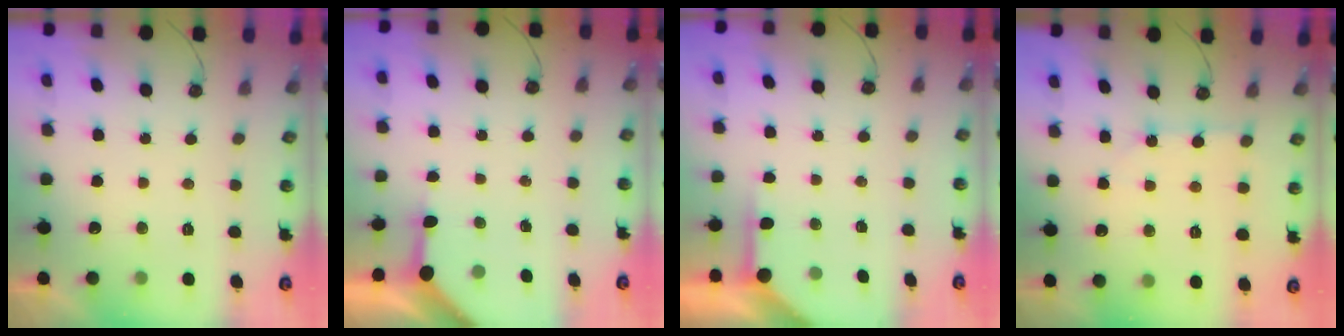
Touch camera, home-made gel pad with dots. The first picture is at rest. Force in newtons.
{"total": 3.6, "press": 3.6, "slide": 0.3}
{"total": 3.5, "press": 3.5, "slide": 0.3}
{"total": 2.6, "press": 2.6, "slide": 0.4}